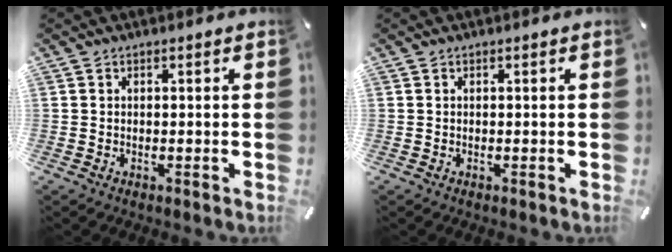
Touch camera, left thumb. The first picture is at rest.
{"total": 0.0}